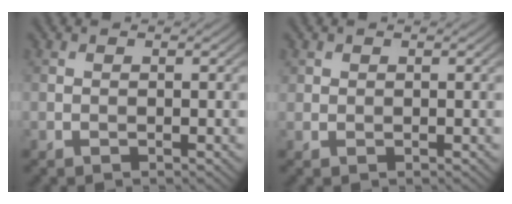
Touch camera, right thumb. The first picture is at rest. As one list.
[{"total": 0.8, "force": [0.5, 0.6, 0.1], "torque": [-0.003, -0.003, 0.013]}]